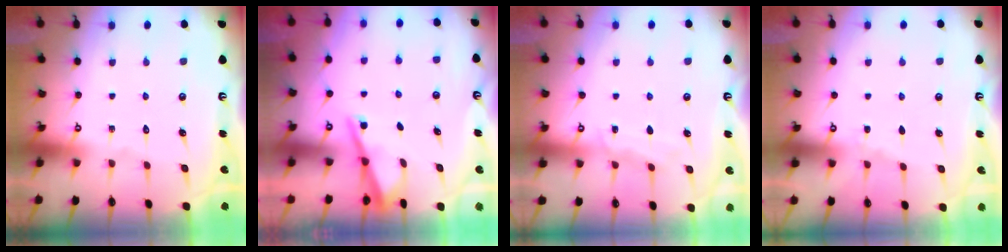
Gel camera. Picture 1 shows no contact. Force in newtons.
{"total": 2.9, "press": 2.9, "slide": 0.2}
{"total": 4.7, "press": 4.7, "slide": 0.6}
{"total": 2.7, "press": 2.7, "slide": 0.4}